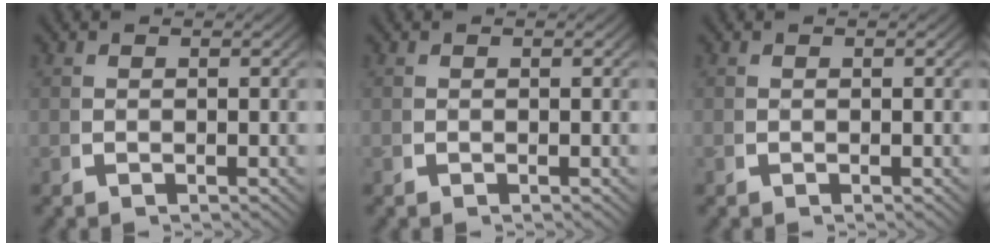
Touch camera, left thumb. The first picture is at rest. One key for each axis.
{"total": 0.0}
{"total": 0.0}